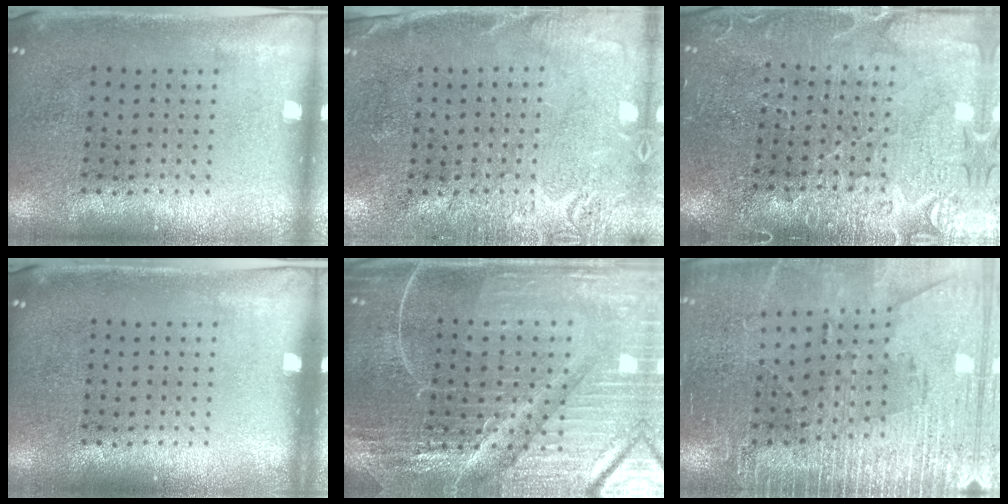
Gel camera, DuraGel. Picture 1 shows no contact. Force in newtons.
{"total": 2.7, "press": 2.4, "slide": 1.1}
{"total": 3.6, "press": 3.4, "slide": 1.2}
{"total": 0.0}
{"total": 5.4, "press": 5.1, "slide": 1.9}
{"total": 3.2, "press": 3.2, "slide": 0.3}